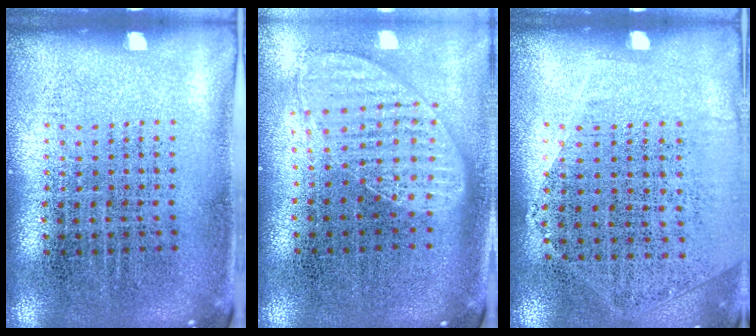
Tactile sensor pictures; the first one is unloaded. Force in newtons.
{"total": 1.2, "press": 1.2, "slide": 0.3}
{"total": 1.2, "press": 0.9, "slide": 0.7}